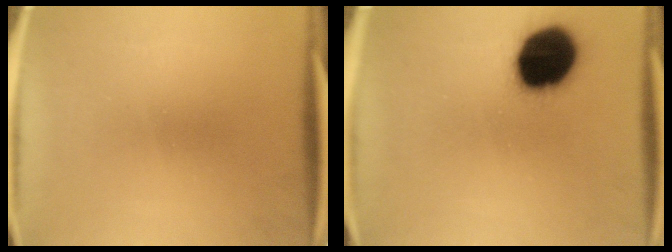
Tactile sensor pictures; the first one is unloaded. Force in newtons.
{"total": 18.2}